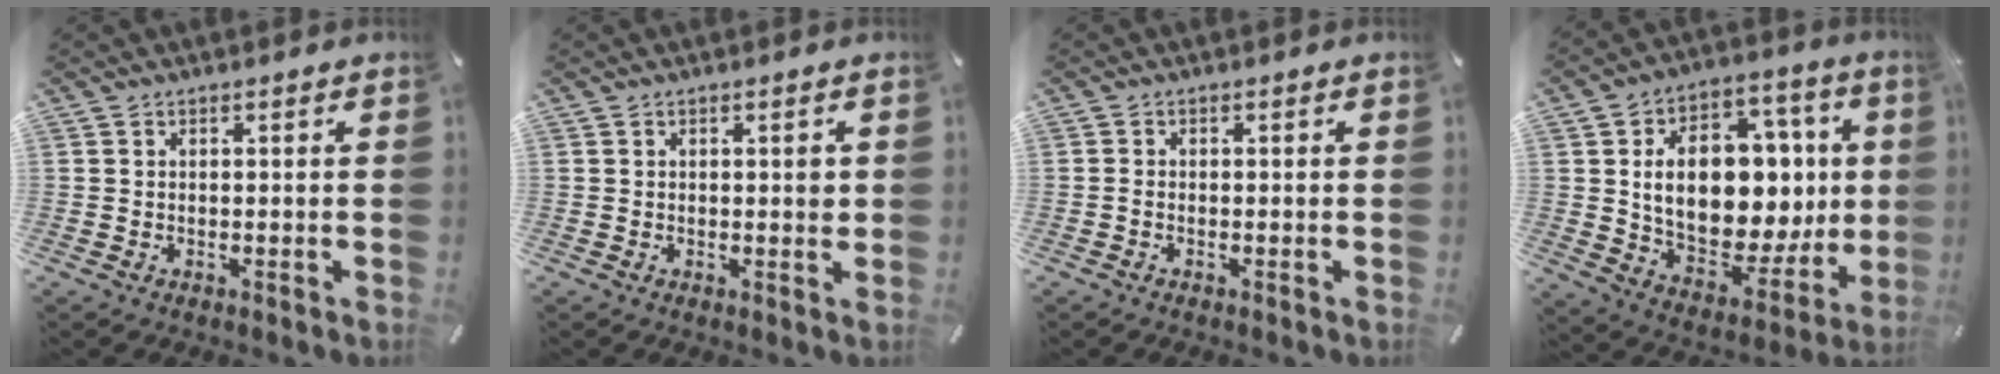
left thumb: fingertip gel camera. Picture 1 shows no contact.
{"total": 1.6, "force": [0.3, 0.7, 1.4], "torque": [-0.012, -0.003, 0.000]}
{"total": 0.7, "force": [-0.4, 0.3, 0.5], "torque": [-0.011, -0.002, -0.008]}
{"total": 20.1, "force": [2.7, 13.8, 14.4], "torque": [-0.239, -0.028, 0.054]}